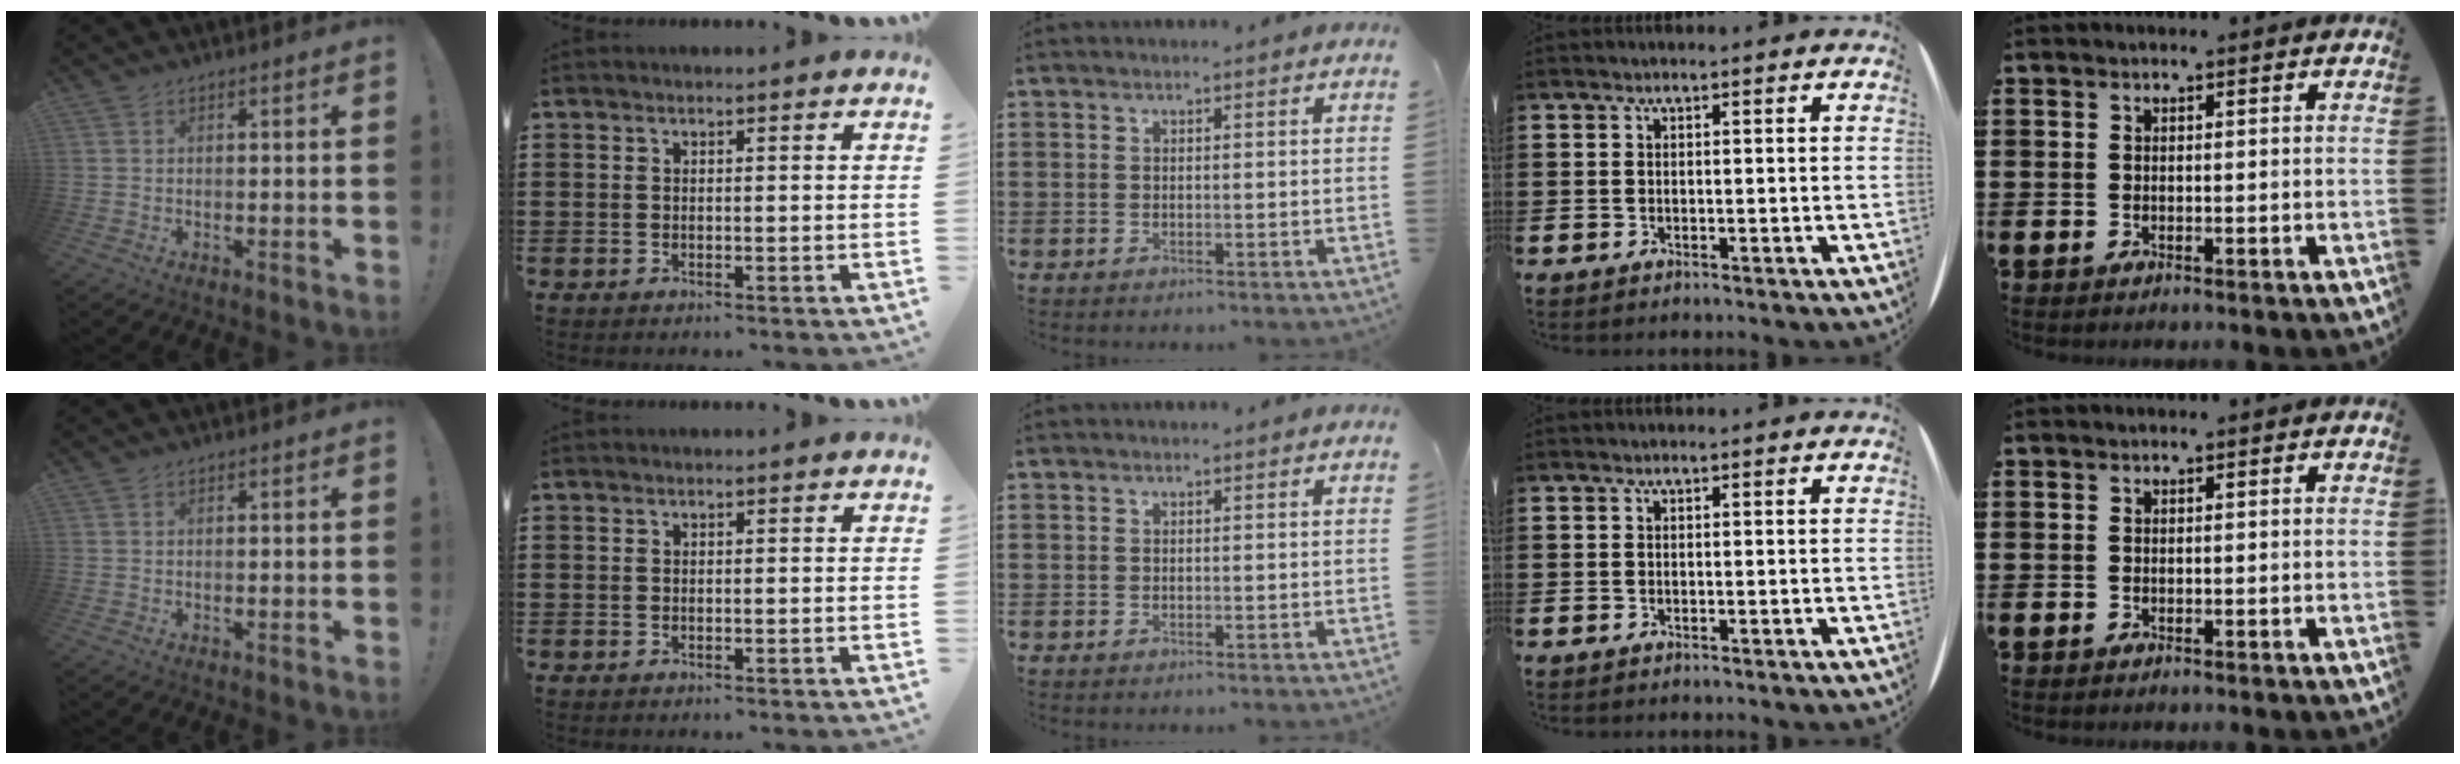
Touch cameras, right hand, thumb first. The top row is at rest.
{}